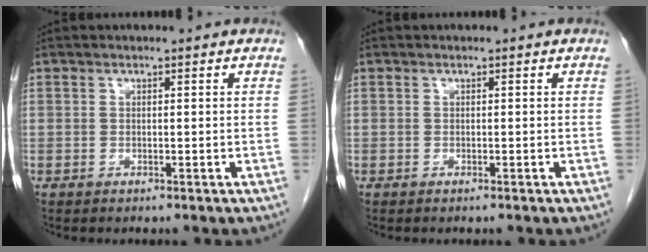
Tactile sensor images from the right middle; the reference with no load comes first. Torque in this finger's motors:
{"motor_torque": [-0.57, -0.08, -0.02, -0.01]}